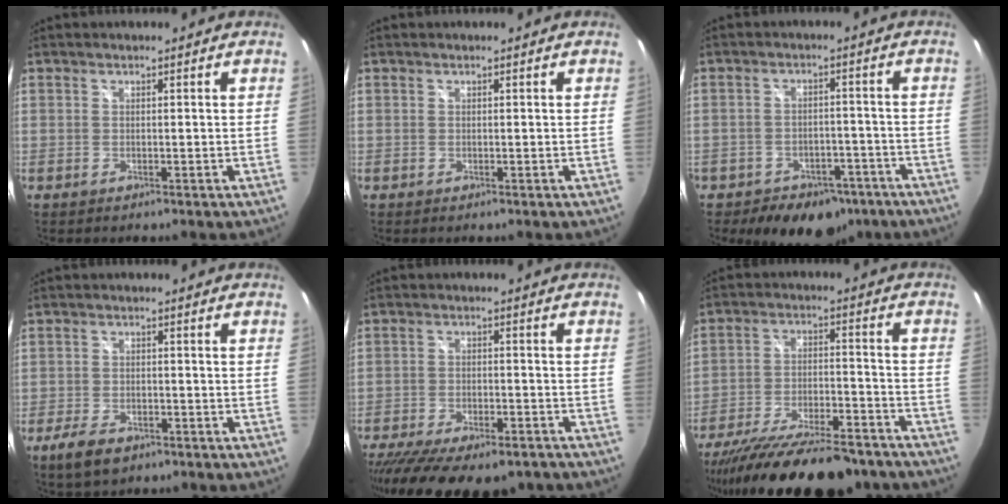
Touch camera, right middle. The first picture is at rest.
{"total": 0.0}
{"total": 11.7, "force": [-7.9, 7.5, 4.3], "torque": [-0.101, 0.017, -0.090]}
{"total": 6.3, "force": [-4.1, 3.1, 3.6], "torque": [-0.093, -0.014, -0.071]}
{"total": 19.4, "force": [-15.0, 6.5, 10.3], "torque": [-0.210, -0.052, -0.217]}
{"total": 24.2, "force": [-20.1, 6.2, 11.9], "torque": [-0.215, -0.043, -0.297]}